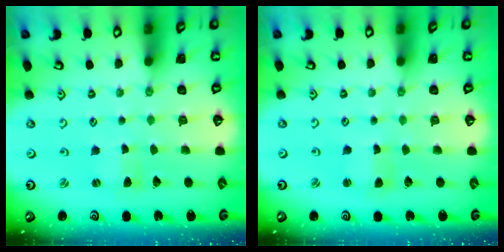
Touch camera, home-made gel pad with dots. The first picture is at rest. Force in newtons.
{"total": 1.3, "press": 1.2, "slide": 0.2}